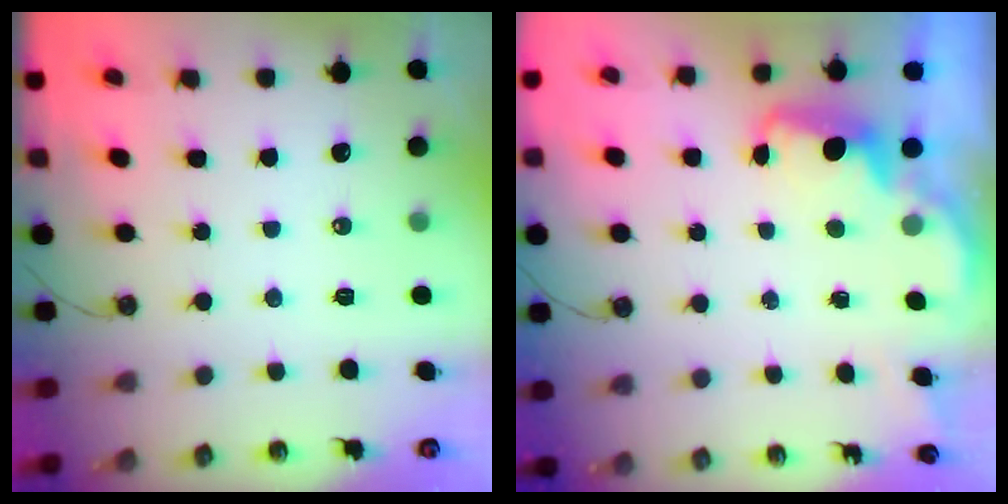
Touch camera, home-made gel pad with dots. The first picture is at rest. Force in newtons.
{"total": 2.3, "press": 2.3, "slide": 0.5}